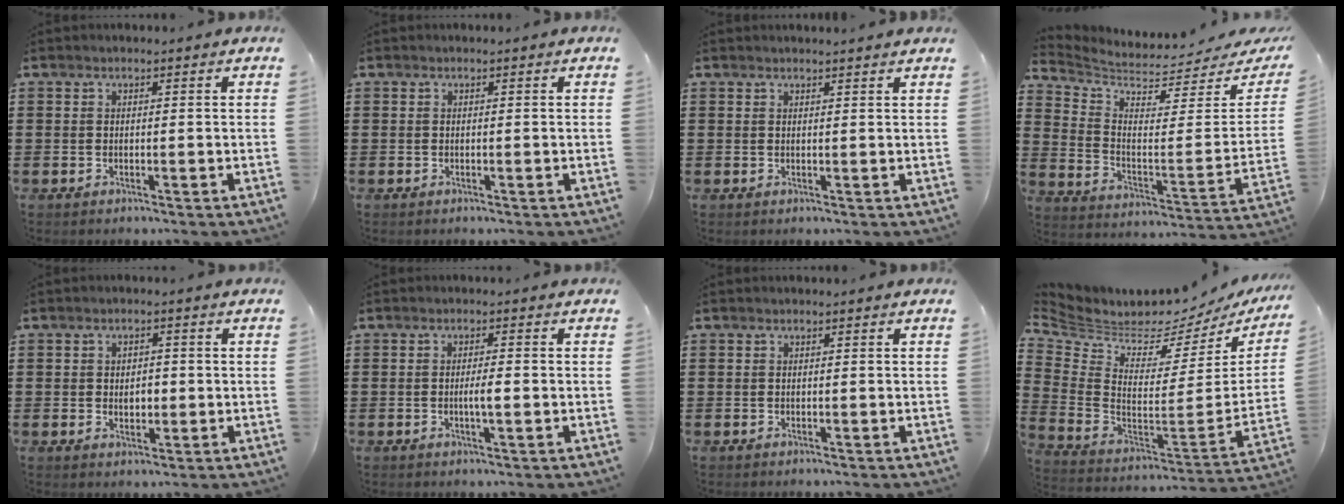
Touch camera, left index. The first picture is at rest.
{"total": 0.0}
{"total": 1.1, "force": [1.1, -0.1, 0.3], "torque": [-0.006, -0.002, 0.021]}
{"total": 3.6, "force": [3.4, 0.3, 1.3], "torque": [-0.050, -0.046, 0.051]}
{"total": 2.5, "force": [-0.1, 1.7, 1.9], "torque": [-0.032, 0.003, -0.007]}
{"total": 2.7, "force": [-0.5, 0.5, 2.6], "torque": [-0.047, 0.000, -0.009]}
{"total": 0.0}
{"total": 3.0, "force": [2.8, 1.0, 0.5], "torque": [-0.041, -0.051, 0.039]}